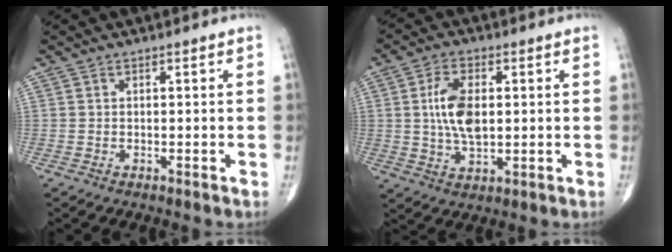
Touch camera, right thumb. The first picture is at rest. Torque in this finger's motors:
{"motor_torque": [1.48, 1.36, 1.14, 0.05, 0.10]}